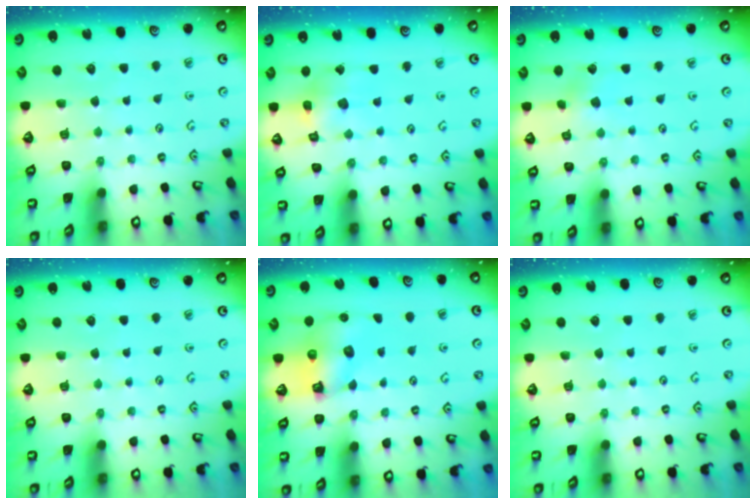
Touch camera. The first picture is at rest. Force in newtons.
{"total": 9.6, "press": 9.5, "slide": 1.3}
{"total": 2.5, "press": 2.5, "slide": 0.3}
{"total": 0.0}
{"total": 7.3, "press": 7.3, "slide": 0.9}
{"total": 0.0}